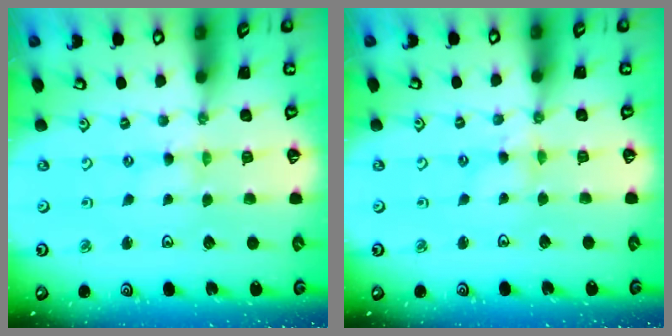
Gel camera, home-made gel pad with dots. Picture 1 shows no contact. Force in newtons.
{"total": 2.6, "press": 2.6, "slide": 0.4}